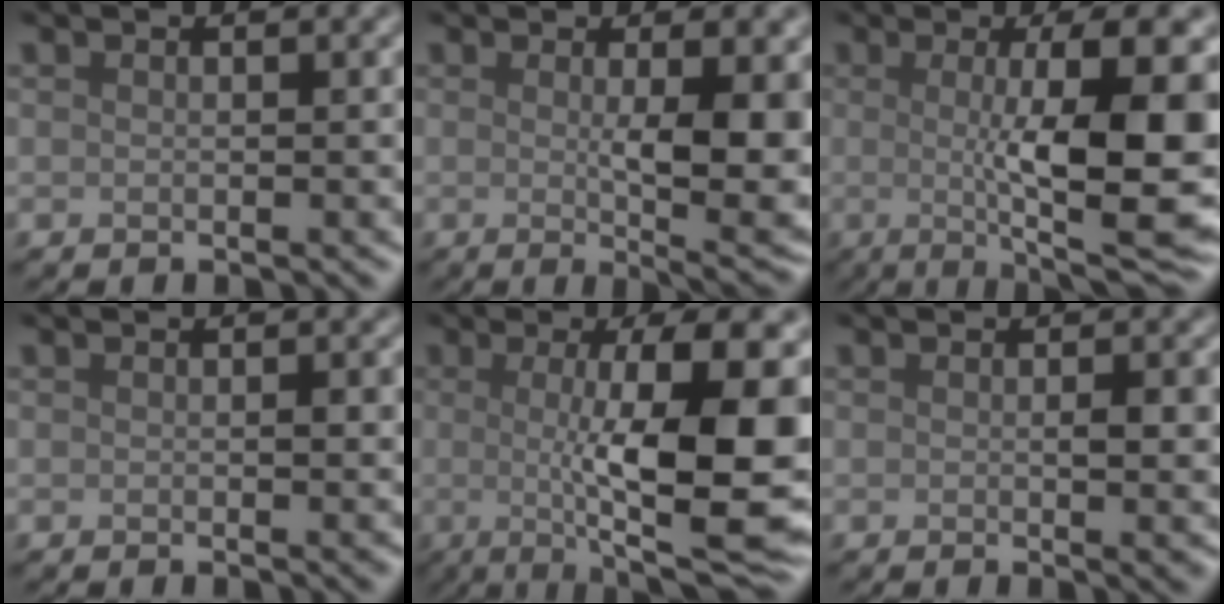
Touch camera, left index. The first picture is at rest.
{"total": 7.8, "force": [-0.1, 1.8, 7.6], "torque": [-0.101, -0.014, 0.008]}
{"total": 12.7, "force": [0.1, 2.9, 12.3], "torque": [-0.150, -0.007, 0.000]}
{"total": 1.0, "force": [0.0, 0.1, 1.0], "torque": [-0.011, 0.000, 0.000]}
{"total": 13.9, "force": [0.0, 3.5, 13.5], "torque": [-0.165, -0.006, -0.003]}
{"total": 2.1, "force": [-0.1, 0.3, 2.1], "torque": [-0.027, -0.006, -0.002]}